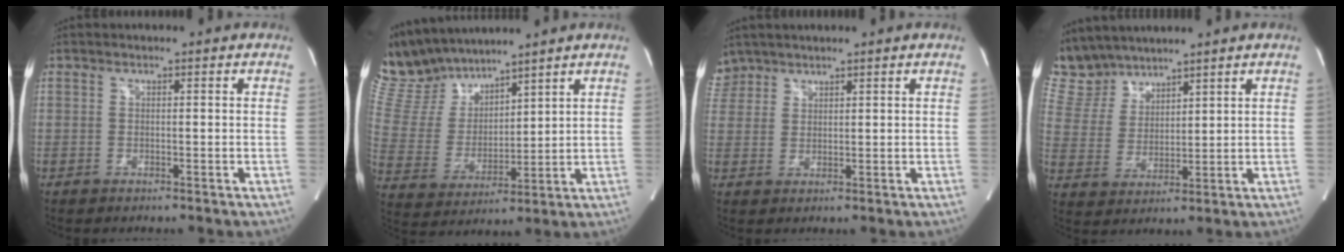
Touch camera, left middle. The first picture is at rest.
{"total": 12.4, "force": [11.4, 3.4, 3.3], "torque": [-0.090, 0.017, 0.240]}
{"total": 4.1, "force": [3.4, 2.1, -0.3], "torque": [0.008, 0.014, 0.071]}
{"total": 8.2, "force": [7.8, 2.6, 0.7], "torque": [-0.032, 0.013, 0.173]}